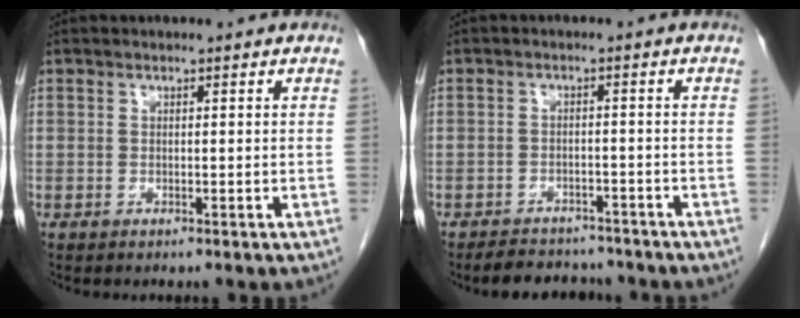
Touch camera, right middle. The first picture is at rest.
{"total": 6.5, "force": [-5.9, 2.4, 1.2], "torque": [-0.016, -0.001, -0.080]}